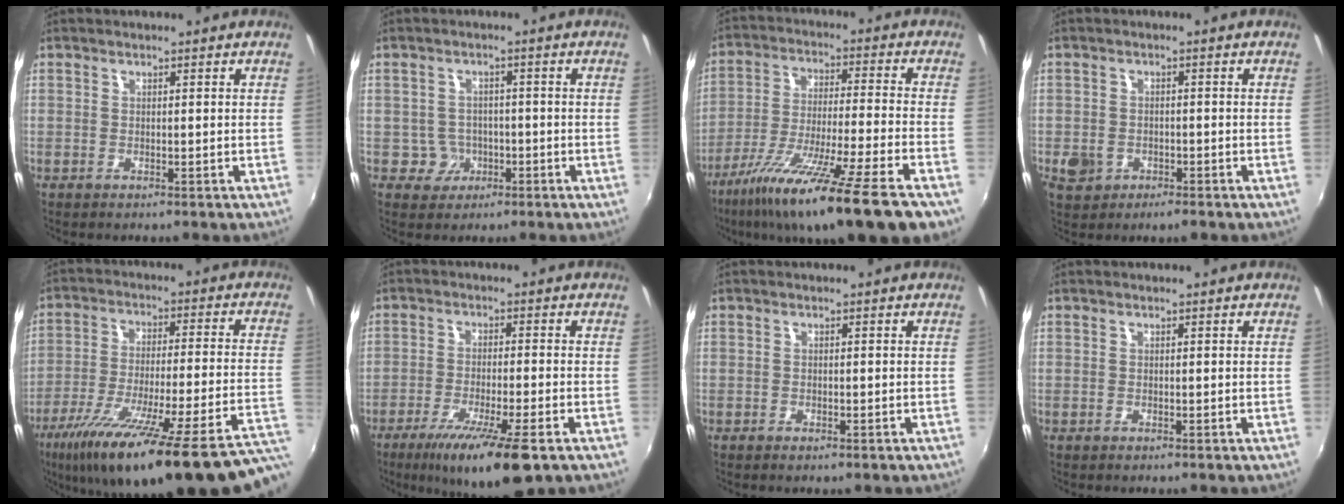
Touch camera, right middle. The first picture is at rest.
{"total": 3.7, "force": [-1.3, 3.4, 0.2], "torque": [-0.011, 0.010, -0.015]}
{"total": 20.6, "force": [-14.0, -0.3, 15.1], "torque": [-0.271, -0.067, -0.235]}
{"total": 4.2, "force": [-1.9, 3.1, 2.1], "torque": [-0.046, -0.004, -0.031]}
{"total": 31.7, "force": [-23.8, 2.4, 20.8], "torque": [-0.303, -0.090, -0.347]}
{"total": 12.5, "force": [-7.7, 1.3, 9.8], "torque": [-0.183, -0.033, -0.128]}
{"total": 0.9, "force": [-0.7, 0.2, 0.5], "torque": [-0.010, -0.005, -0.011]}
{"total": 0.0}